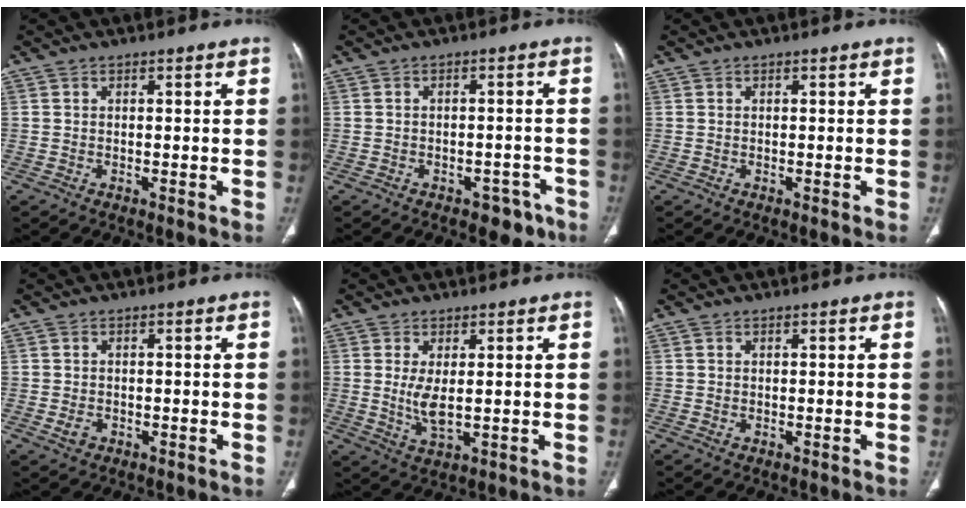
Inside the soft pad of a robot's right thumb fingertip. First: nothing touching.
{"total": 4.7, "force": [-3.2, 2.8, 1.9], "torque": [-0.005, 0.023, -0.039]}
{"total": 0.0}
{"total": 1.7, "force": [-0.6, 1.4, 0.9], "torque": [-0.015, 0.003, -0.007]}
{"total": 4.9, "force": [0.4, 2.0, 4.4], "torque": [-0.090, -0.017, 0.017]}
{"total": 0.0}